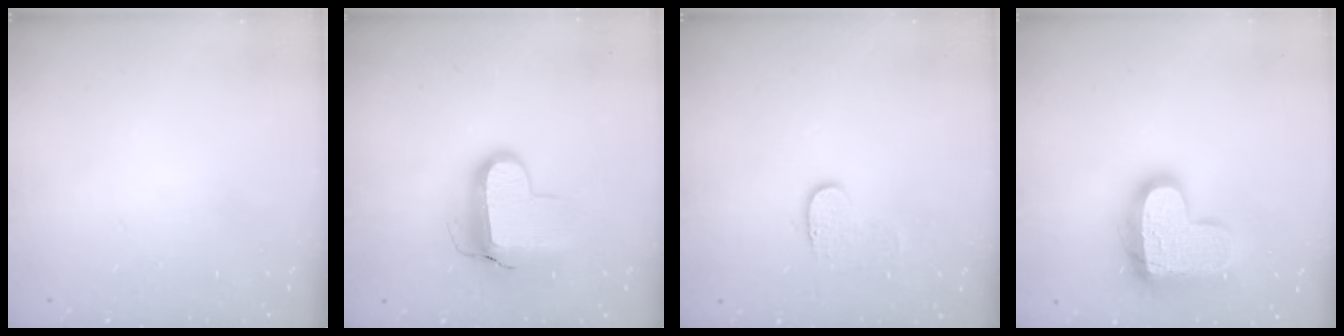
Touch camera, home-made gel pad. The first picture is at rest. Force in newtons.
{"total": 12.8, "press": 12.8, "slide": 1.0}
{"total": 5.1, "press": 5.1, "slide": 0.5}
{"total": 17.1, "press": 17.0, "slide": 1.1}